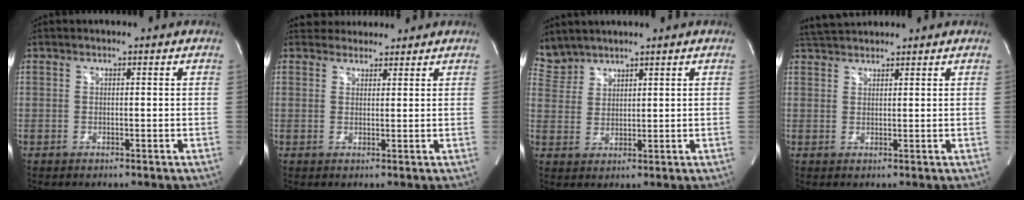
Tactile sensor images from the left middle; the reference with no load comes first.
{"total": 3.6, "force": [3.4, 1.3, -0.1], "torque": [0.004, 0.020, 0.052]}
{"total": 4.1, "force": [4.0, 0.8, -0.4], "torque": [-0.004, 0.014, 0.093]}
{"total": 4.1, "force": [3.9, 0.5, 1.0], "torque": [-0.026, 0.030, 0.076]}